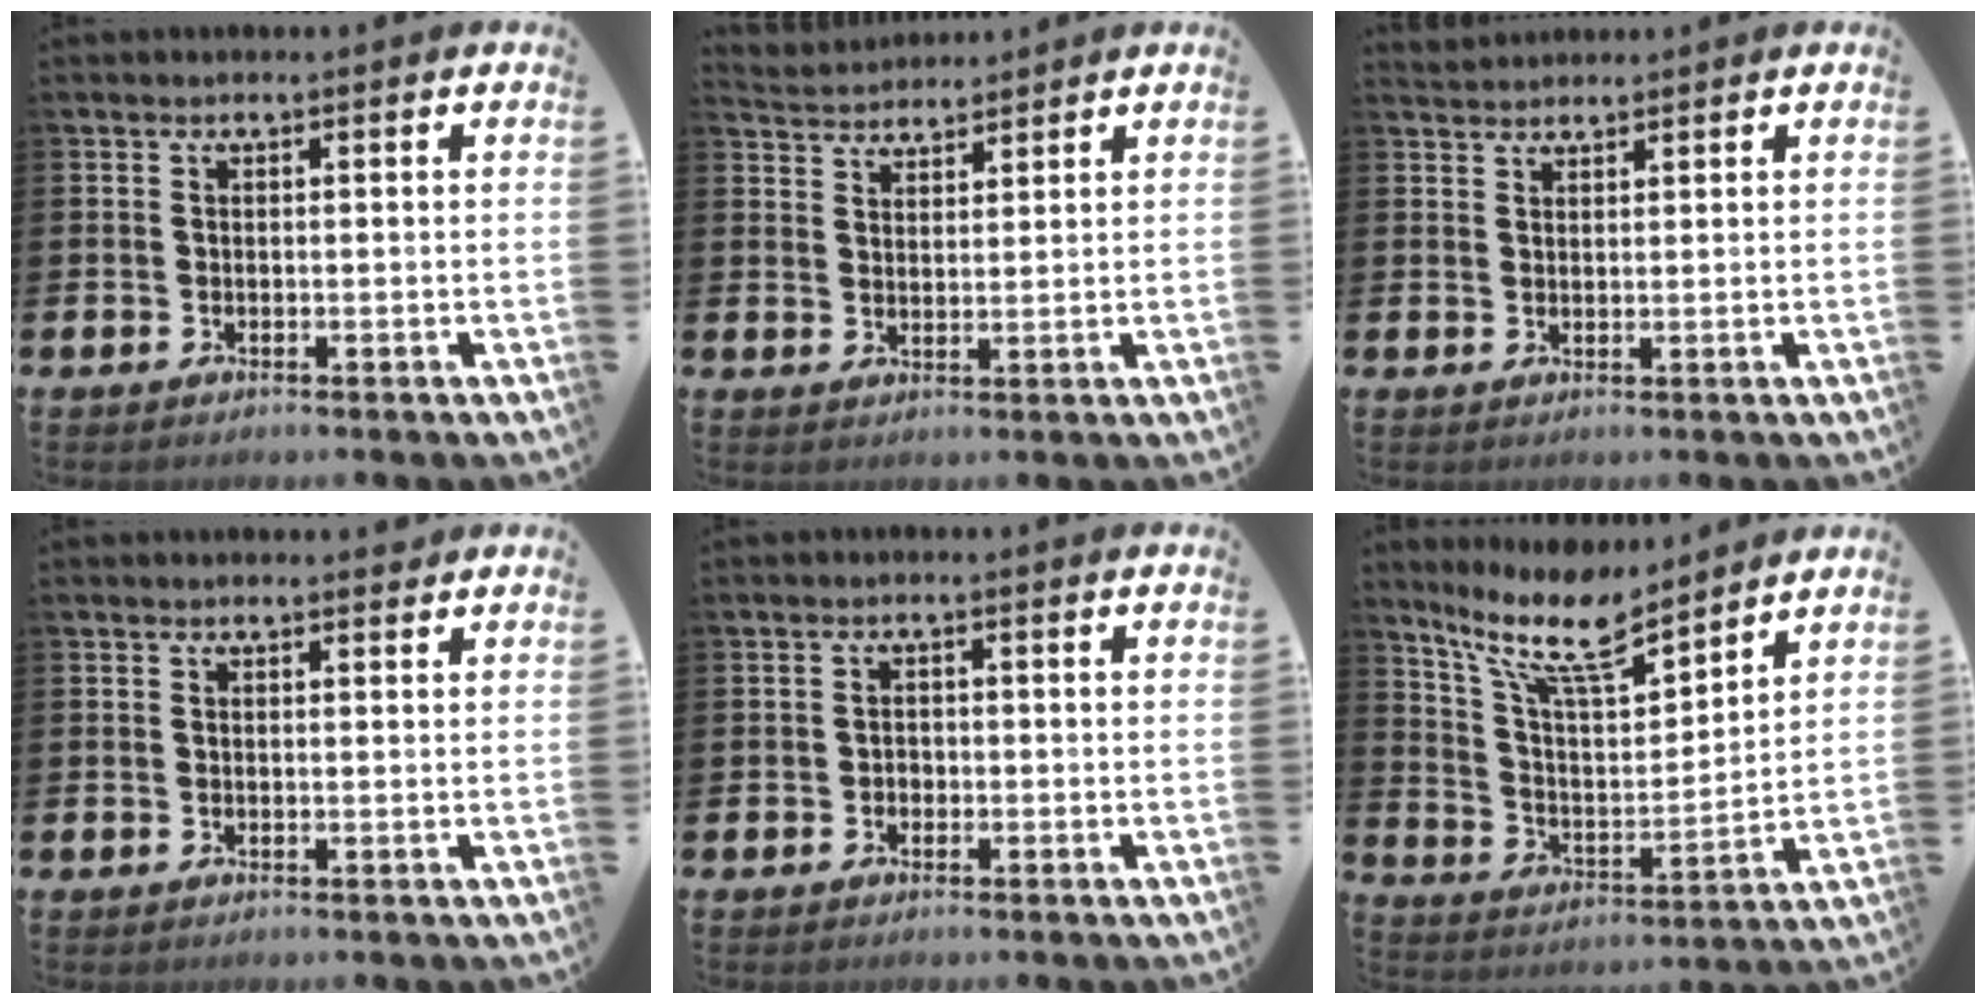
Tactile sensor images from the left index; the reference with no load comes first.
{"total": 3.6, "force": [3.5, 0.8, -0.3], "torque": [-0.008, -0.015, 0.066]}
{"total": 2.0, "force": [1.9, 0.6, 0.0], "torque": [0.010, -0.007, 0.034]}
{"total": 0.9, "force": [0.9, 0.3, 0.1], "torque": [0.010, -0.002, 0.013]}
{"total": 1.1, "force": [-0.4, 1.0, 0.3], "torque": [0.000, 0.003, -0.012]}
{"total": 11.1, "force": [9.3, 2.6, 5.4], "torque": [-0.131, -0.053, 0.164]}